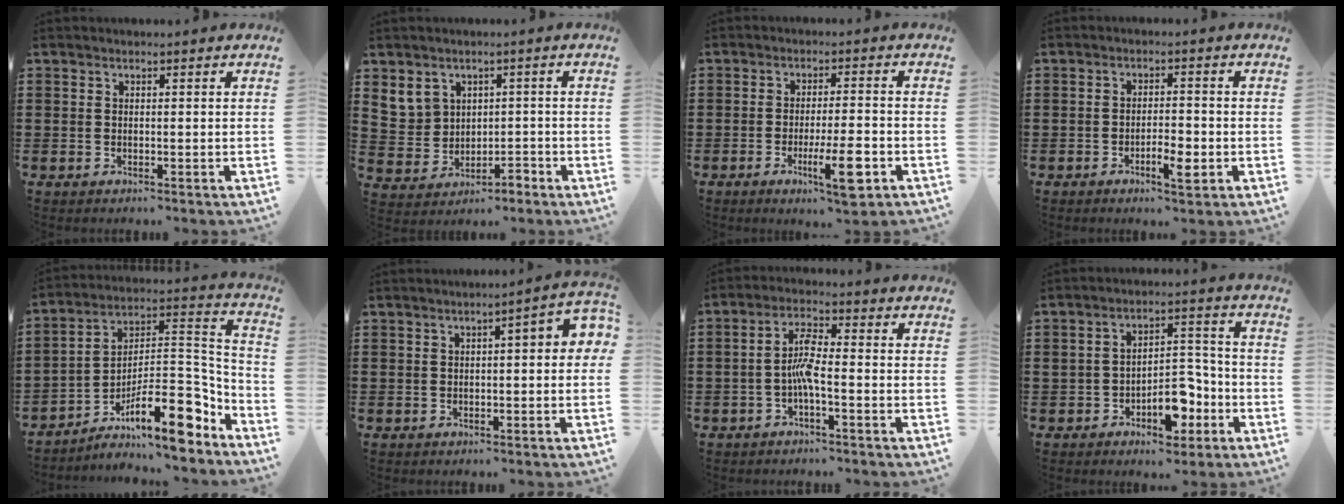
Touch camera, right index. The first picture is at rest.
{"total": 4.5, "force": [1.2, 4.1, 1.2], "torque": [-0.050, 0.006, 0.020]}
{"total": 8.3, "force": [-3.5, 1.1, 7.4], "torque": [-0.136, -0.013, -0.059]}
{"total": 4.0, "force": [-1.8, 1.2, 3.4], "torque": [-0.055, 0.004, -0.033]}
{"total": 14.1, "force": [-7.8, 4.2, 11.0], "torque": [-0.164, -0.001, -0.142]}
{"total": 2.7, "force": [-0.3, 0.5, 2.6], "torque": [-0.046, 0.003, -0.009]}
{"total": 4.9, "force": [-1.5, 1.0, 4.6], "torque": [-0.091, 0.007, -0.032]}
{"total": 7.8, "force": [-3.9, 4.4, 5.2], "torque": [-0.074, 0.020, -0.066]}